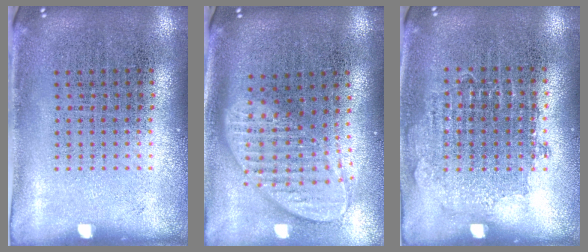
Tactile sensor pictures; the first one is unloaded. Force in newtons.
{"total": 2.0, "press": 1.5, "slide": 1.2}
{"total": 0.7, "press": 0.7, "slide": 0.3}